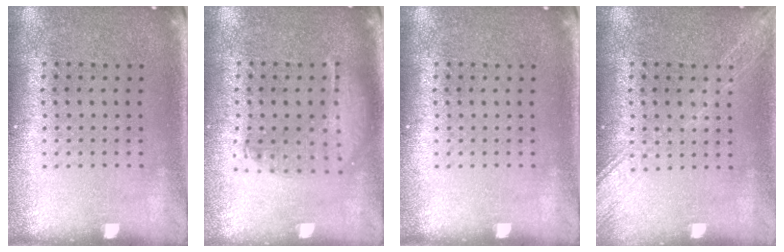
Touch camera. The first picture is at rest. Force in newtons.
{"total": 1.3, "press": 1.3, "slide": 0.4}
{"total": 0.0}
{"total": 2.7, "press": 2.6, "slide": 0.4}